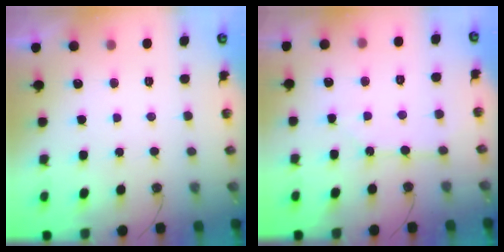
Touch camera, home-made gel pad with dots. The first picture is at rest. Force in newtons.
{"total": 3.6, "press": 3.5, "slide": 0.2}